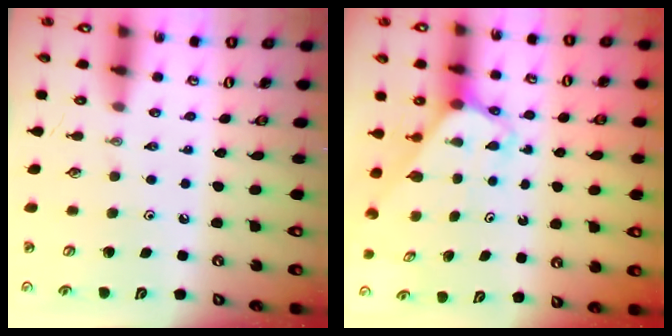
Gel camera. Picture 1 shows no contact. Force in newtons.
{"total": 2.8, "press": 2.8, "slide": 0.2}